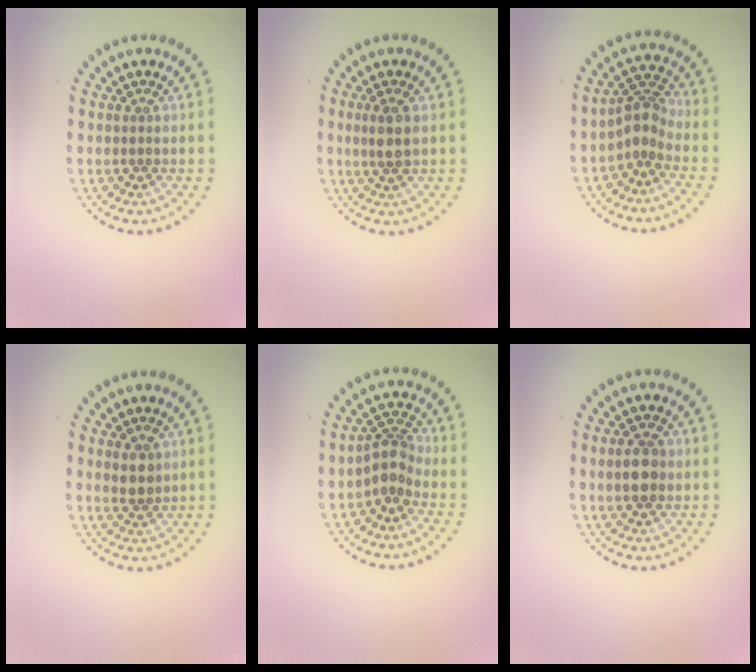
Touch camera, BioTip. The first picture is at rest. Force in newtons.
{"total": 2.1, "press": 1.9, "slide": 0.9}
{"total": 2.7, "press": 2.0, "slide": 1.7}
{"total": 1.9, "press": 1.8, "slide": 0.7}
{"total": 2.7, "press": 2.0, "slide": 1.8}
{"total": 3.3, "press": 3.3, "slide": 0.1}